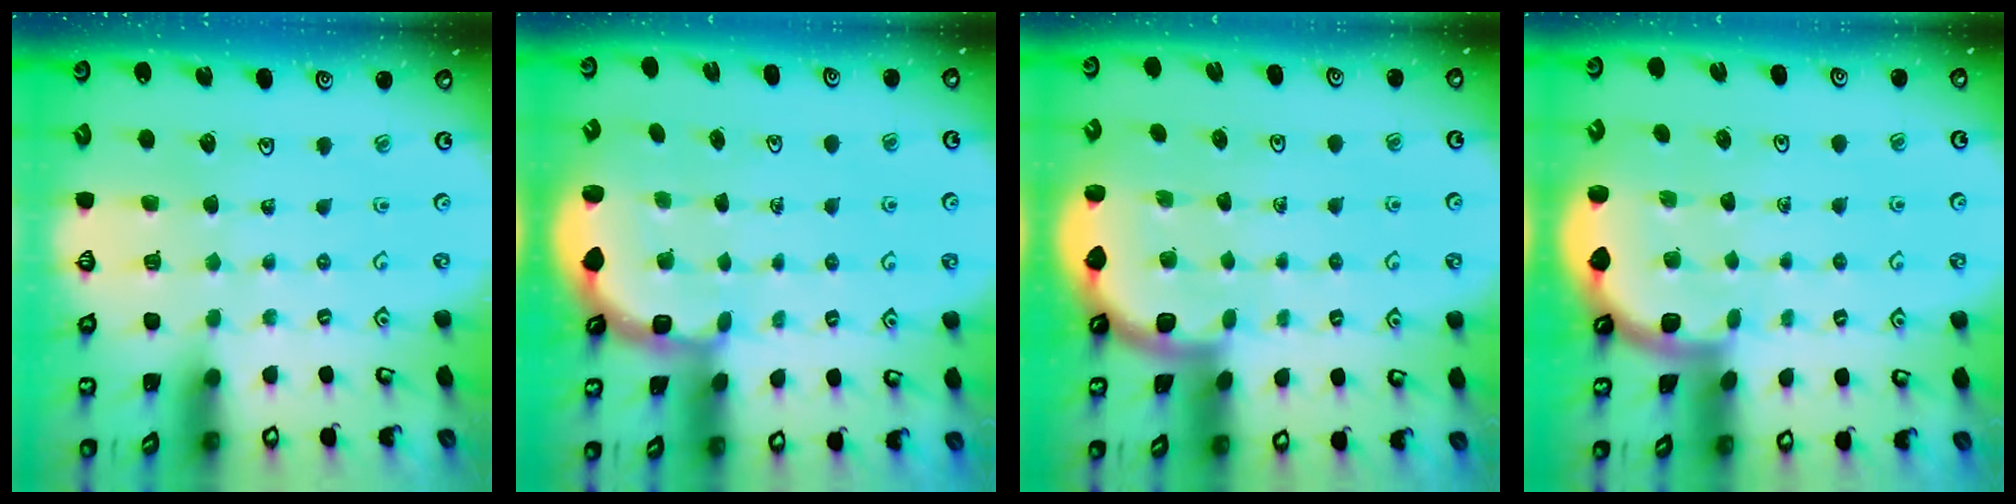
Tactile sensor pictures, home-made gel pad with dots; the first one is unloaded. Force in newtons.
{"total": 2.9, "press": 2.0, "slide": 2.1}
{"total": 1.7, "press": 1.7, "slide": 0.1}
{"total": 1.8, "press": 1.8, "slide": 0.0}